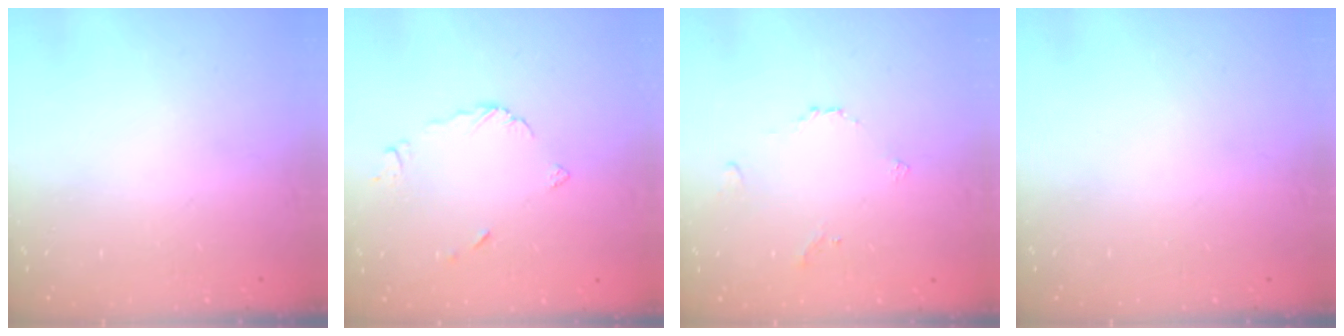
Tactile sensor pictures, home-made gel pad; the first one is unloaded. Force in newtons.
{"total": 4.5, "press": 4.4, "slide": 0.4}
{"total": 3.0, "press": 2.9, "slide": 0.7}
{"total": 0.0}